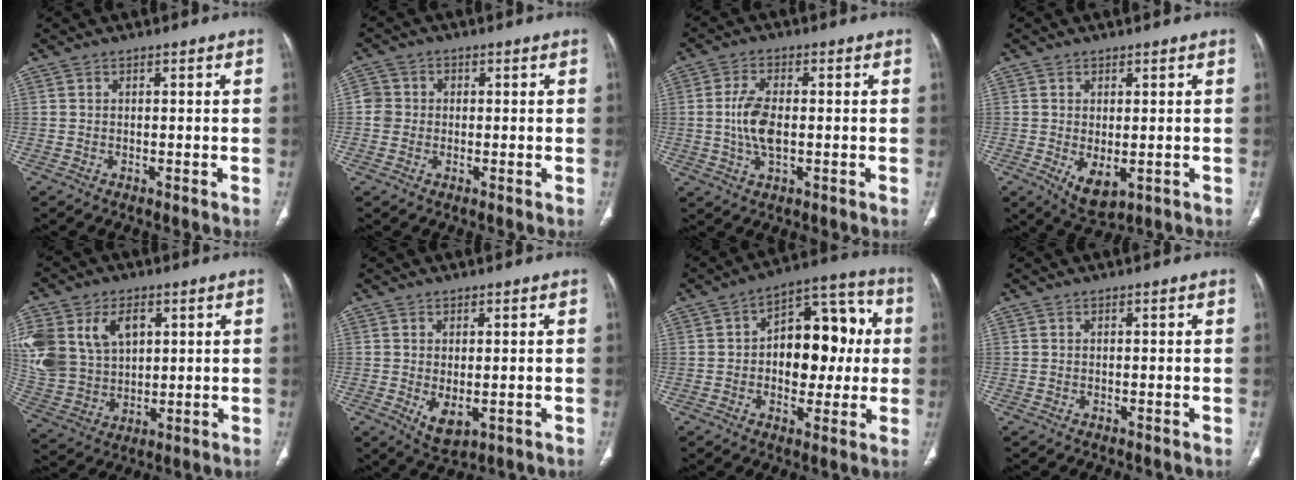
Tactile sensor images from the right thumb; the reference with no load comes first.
{"total": 3.4, "force": [0.0, 3.3, 0.8], "torque": [0.003, 0.008, -0.004]}
{"total": 7.1, "force": [-0.2, 3.4, 6.2], "torque": [-0.132, 0.001, -0.006]}
{"total": 5.2, "force": [-1.1, 2.7, 4.3], "torque": [-0.068, -0.013, 0.000]}
{"total": 22.5, "force": [7.5, 16.2, 13.7], "torque": [-0.321, 0.021, 0.164]}
{"total": 4.5, "force": [-0.8, 2.4, 3.8], "torque": [-0.059, -0.012, 0.002]}
{"total": 16.4, "force": [0.9, 10.1, 12.8], "torque": [-0.126, 0.035, 0.012]}
{"total": 0.0}